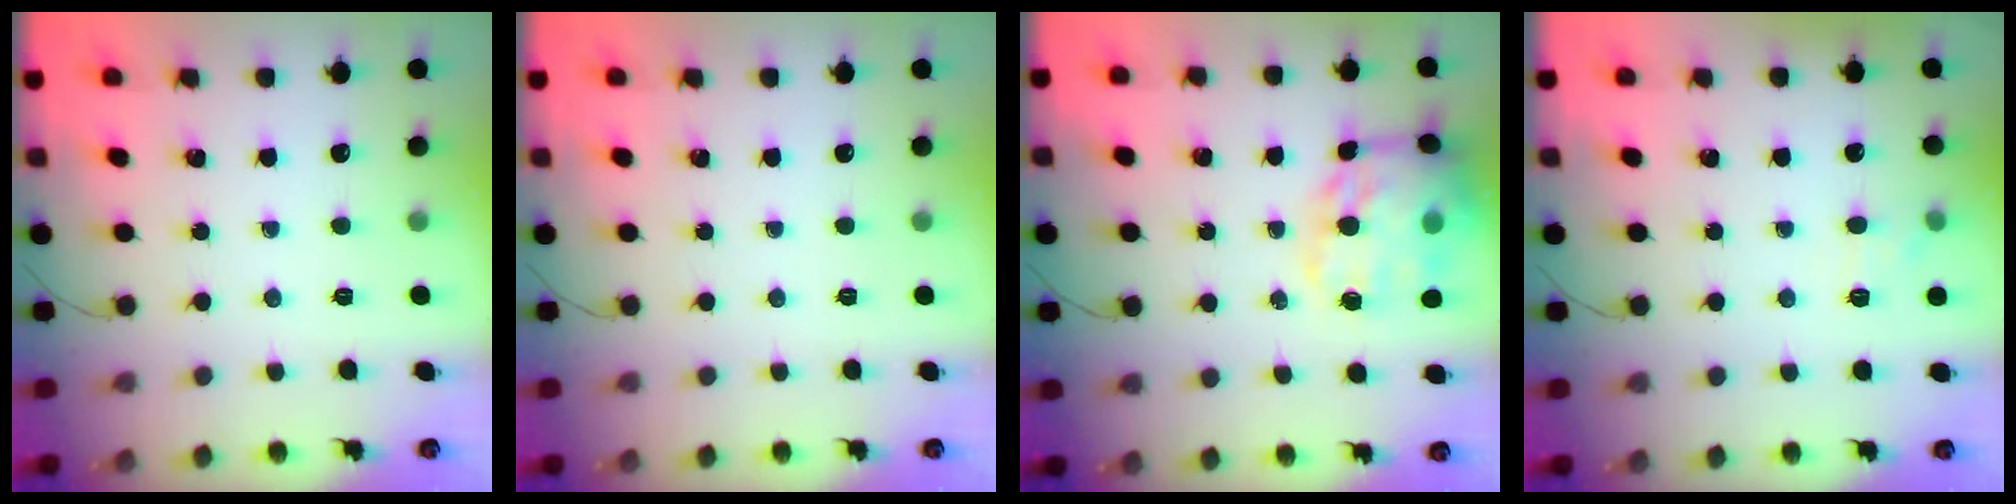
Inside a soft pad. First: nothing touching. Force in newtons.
{"total": 0.0}
{"total": 23.4, "press": 23.1, "slide": 3.5}
{"total": 7.5, "press": 7.4, "slide": 1.6}